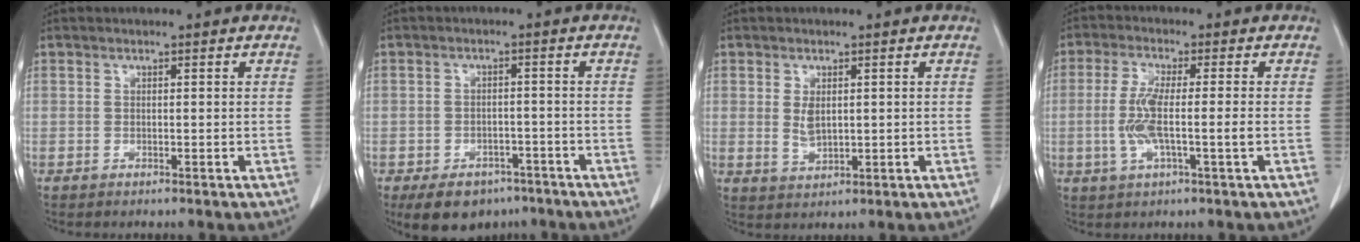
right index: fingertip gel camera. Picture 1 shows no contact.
{"total": 9.7, "force": [-6.7, 5.9, 3.9], "torque": [-0.061, 0.009, -0.095]}
{"total": 3.5, "force": [0.4, 2.1, 2.8], "torque": [-0.056, 0.001, 0.018]}
{"total": 6.9, "force": [-1.2, 0.8, 6.8], "torque": [-0.143, 0.003, -0.024]}